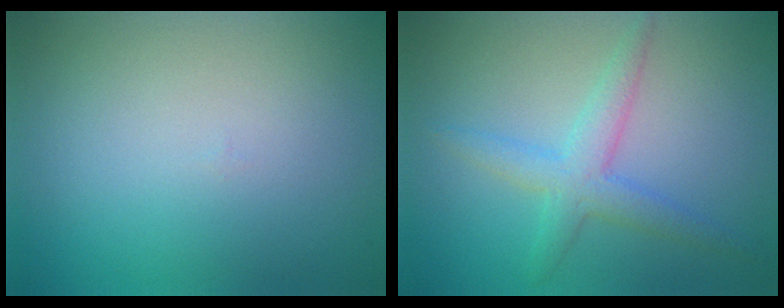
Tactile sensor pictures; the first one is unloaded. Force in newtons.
{"total": 3.1, "press": 3.1, "slide": 0.0}